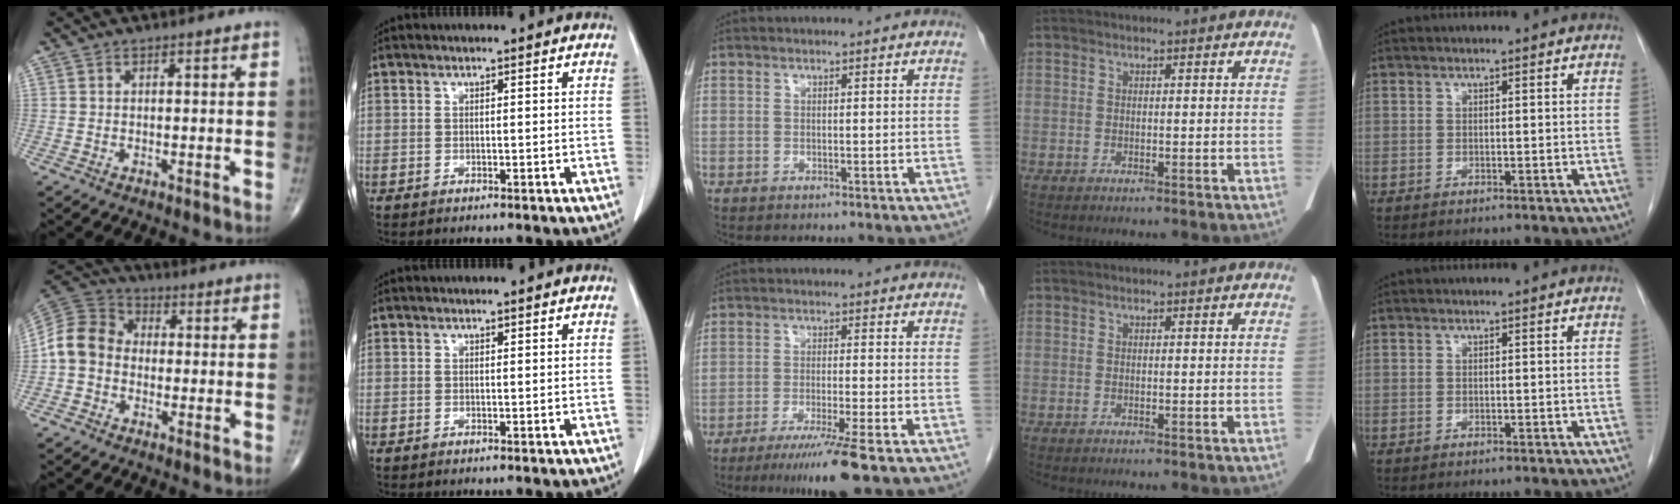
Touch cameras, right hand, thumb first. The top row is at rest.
{"thumb": {"total": 9.4, "force": [-1.3, 7.8, 5.0], "torque": [-0.086, 0.033, -0.041]}, "middle": {"total": 8.0, "force": [-5.4, -1.2, 5.8], "torque": [-0.091, -0.025, -0.093]}}